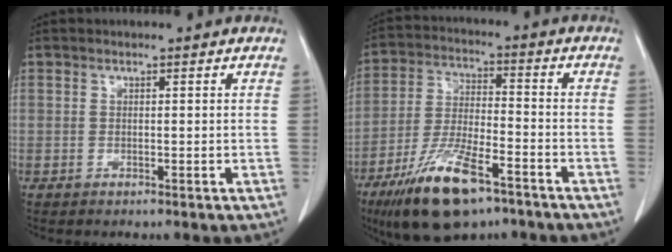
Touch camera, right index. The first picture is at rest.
{"total": 14.5, "force": [-9.1, 4.0, 10.6], "torque": [-0.211, -0.022, -0.157]}